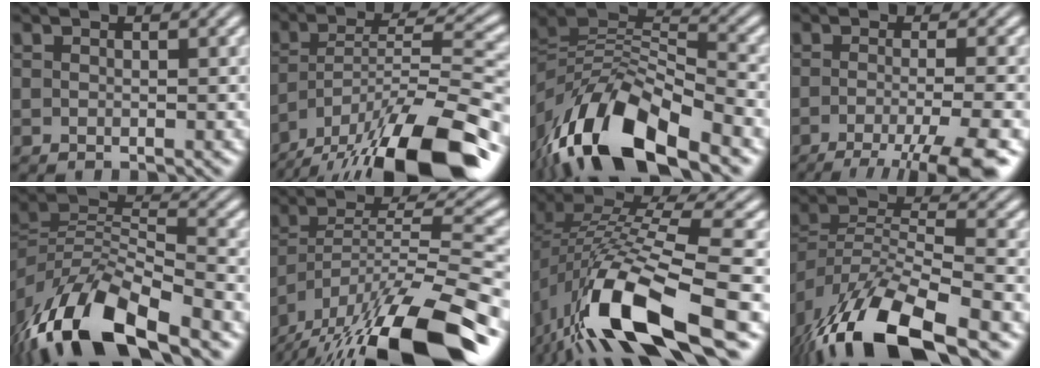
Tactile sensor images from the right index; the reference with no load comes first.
{"total": 10.0, "force": [-5.5, 3.1, 7.7], "torque": [-0.113, -0.020, -0.073]}
{"total": 12.3, "force": [-3.7, 7.2, 9.3], "torque": [-0.175, -0.038, -0.049]}
{"total": 8.2, "force": [-5.3, 2.2, 5.9], "torque": [-0.073, -0.024, -0.070]}
{"total": 11.0, "force": [-4.9, 5.8, 7.9], "torque": [-0.149, -0.040, -0.063]}
{"total": 11.2, "force": [-6.1, 4.5, 8.3], "torque": [-0.141, -0.031, -0.079]}
{"total": 10.7, "force": [-3.3, 4.0, 9.3], "torque": [-0.183, -0.028, -0.036]}
{"total": 10.0, "force": [-4.9, 5.2, 7.1], "torque": [-0.145, -0.036, -0.064]}